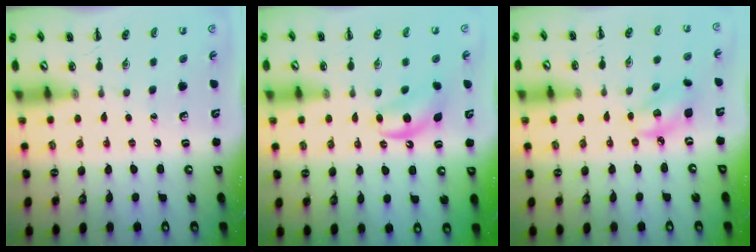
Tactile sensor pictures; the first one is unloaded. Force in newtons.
{"total": 6.0, "press": 5.8, "slide": 1.4}
{"total": 3.8, "press": 3.8, "slide": 0.5}